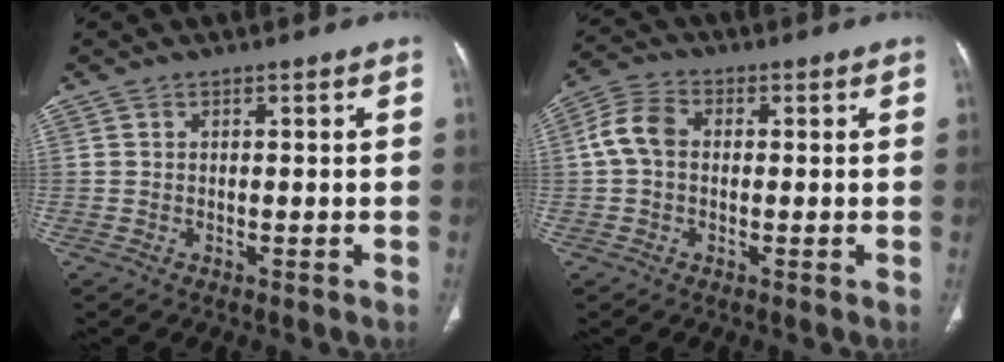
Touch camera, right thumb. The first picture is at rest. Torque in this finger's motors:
{"motor_torque": [-0.19, 0.26, 0.12, -0.13, 0.11]}